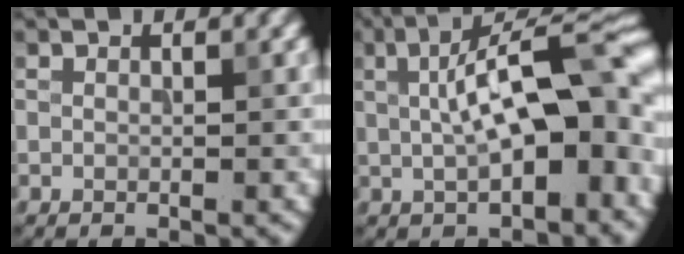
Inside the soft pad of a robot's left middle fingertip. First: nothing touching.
{"total": 12.6, "force": [1.1, 5.0, 11.5], "torque": [-0.157, 0.020, 0.016]}